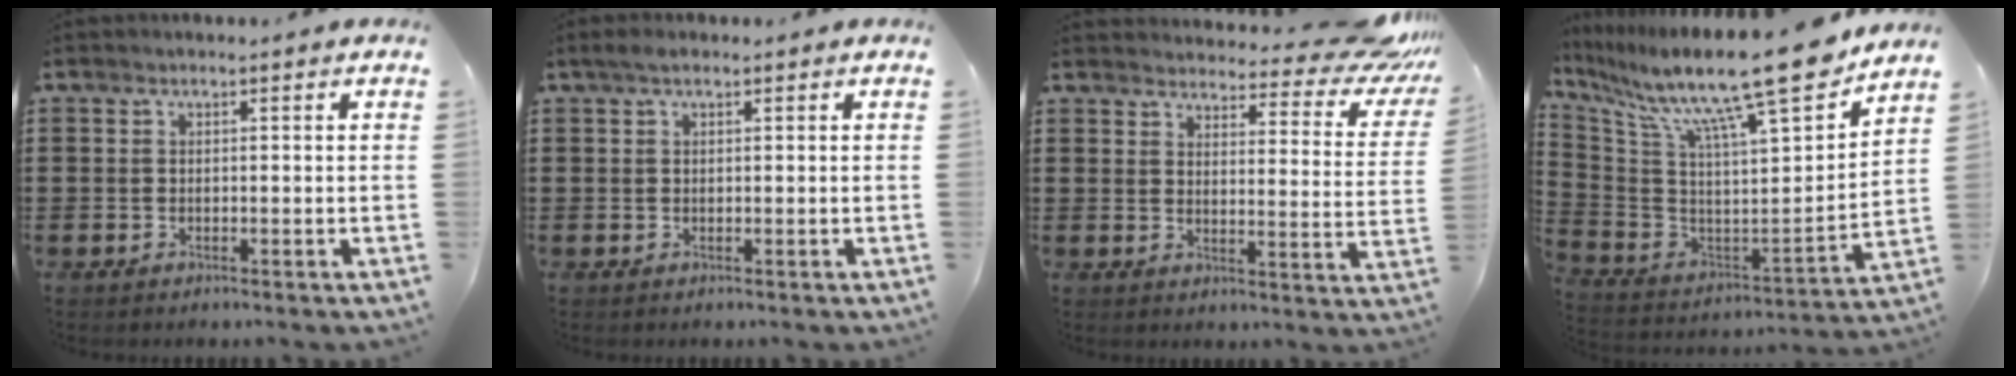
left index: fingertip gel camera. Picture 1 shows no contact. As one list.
[{"total": 1.1, "force": [0.6, 0.4, 0.8], "torque": [-0.016, 0.004, 0.009]}, {"total": 5.9, "force": [5.4, 1.0, 2.2], "torque": [-0.038, -0.047, 0.087]}, {"total": 15.5, "force": [12.9, -0.6, 8.6], "torque": [-0.171, -0.106, 0.199]}]